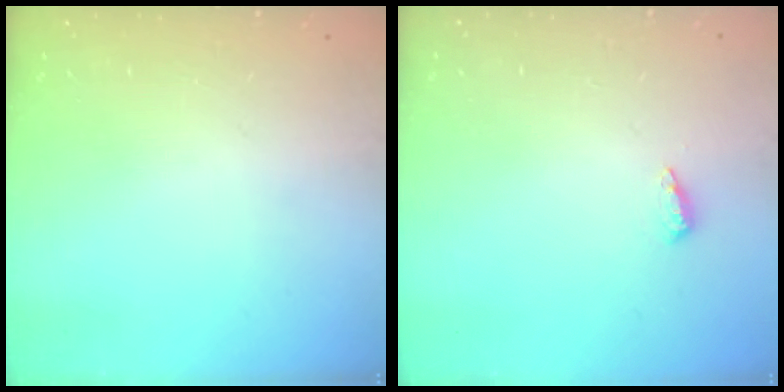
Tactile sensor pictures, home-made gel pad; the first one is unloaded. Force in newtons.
{"total": 5.6, "press": 5.5, "slide": 1.0}